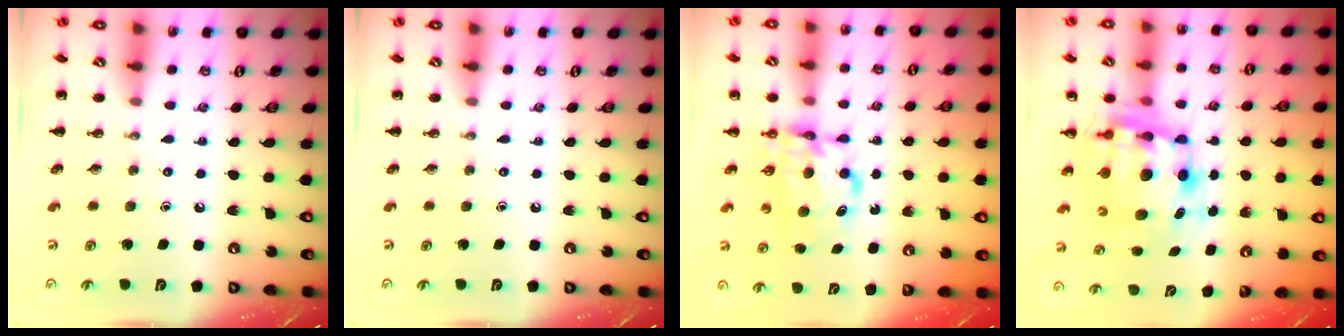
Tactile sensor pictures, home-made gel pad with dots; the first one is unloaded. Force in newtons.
{"total": 0.0}
{"total": 7.0, "press": 6.9, "slide": 1.2}
{"total": 10.9, "press": 10.6, "slide": 2.4}